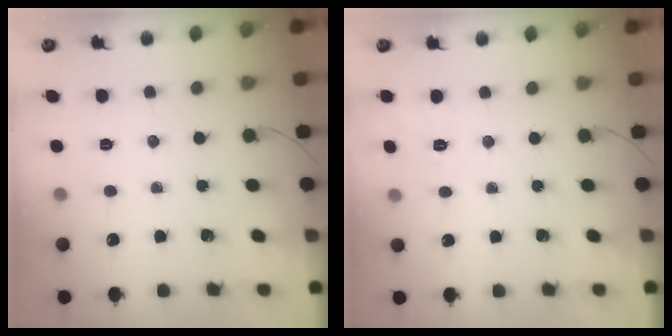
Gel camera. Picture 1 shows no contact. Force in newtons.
{"total": 6.2, "press": 5.9, "slide": 2.1}